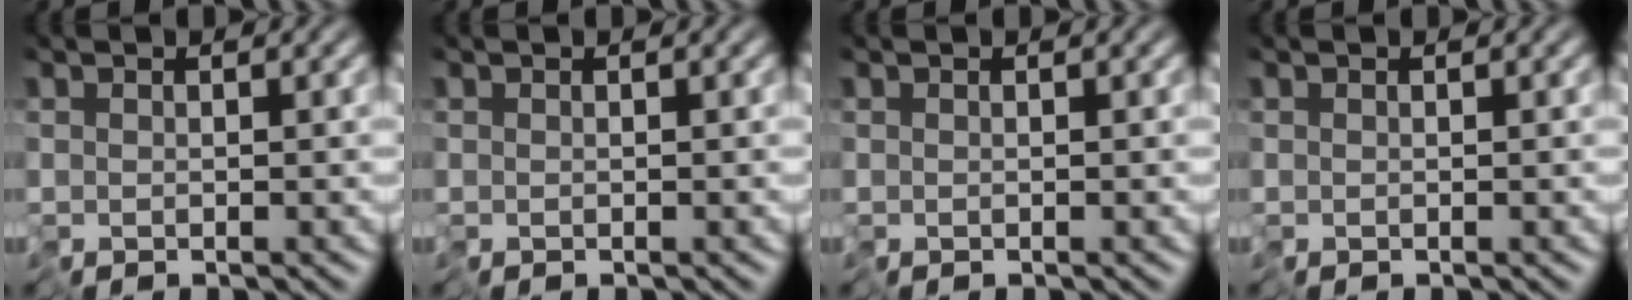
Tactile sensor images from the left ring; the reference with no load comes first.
{"total": 0.0}
{"total": 0.0}
{"total": 0.0}